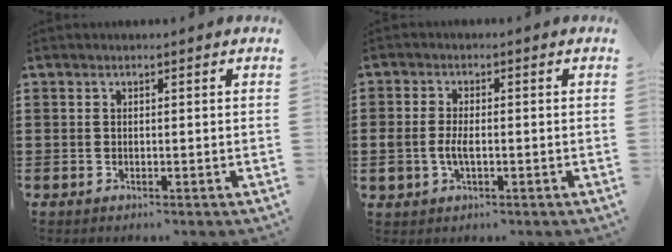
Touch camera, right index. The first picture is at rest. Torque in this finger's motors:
{"motor_torque": [-0.12, 0.07, -0.03, -0.01]}